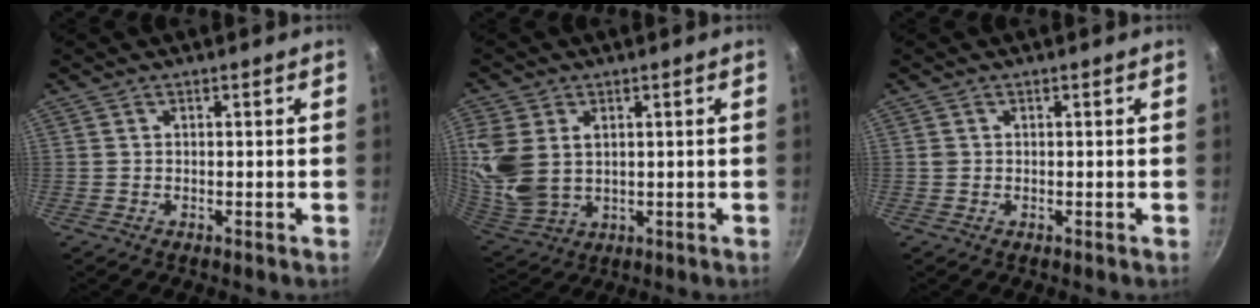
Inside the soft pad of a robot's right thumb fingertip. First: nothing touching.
{"total": 14.3, "force": [3.1, 10.1, 9.6], "torque": [-0.212, -0.014, 0.074]}
{"total": 0.7, "force": [0.0, 0.6, 0.2], "torque": [-0.001, 0.001, 0.000]}